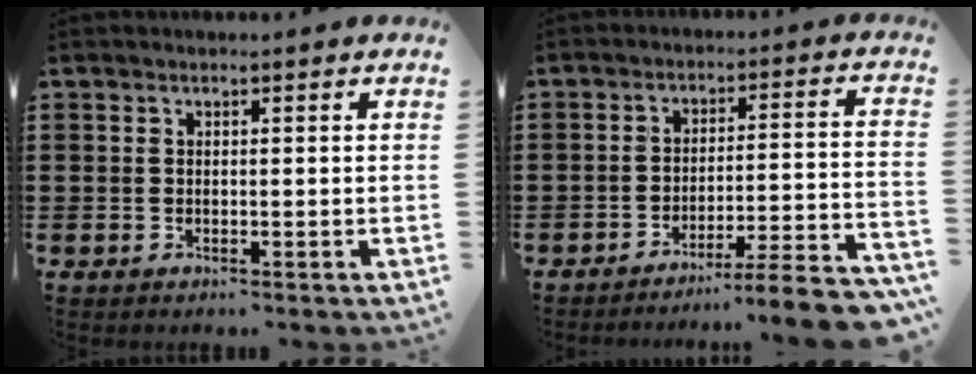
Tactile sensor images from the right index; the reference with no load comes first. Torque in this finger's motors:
{"motor_torque": [1.43, -0.71, 0.70, 0.04]}